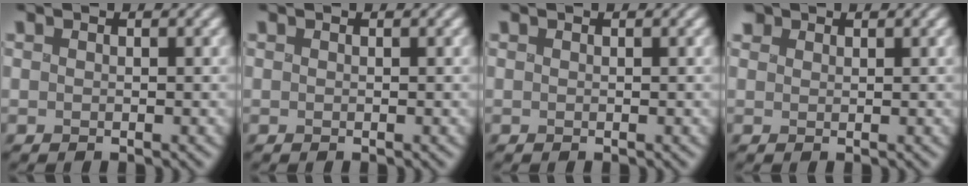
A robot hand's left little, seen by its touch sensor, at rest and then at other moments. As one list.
[{"total": 0.0}, {"total": 0.0}, {"total": 1.6, "force": [1.3, 0.9, 0.3], "torque": [-0.006, -0.004, 0.032]}]